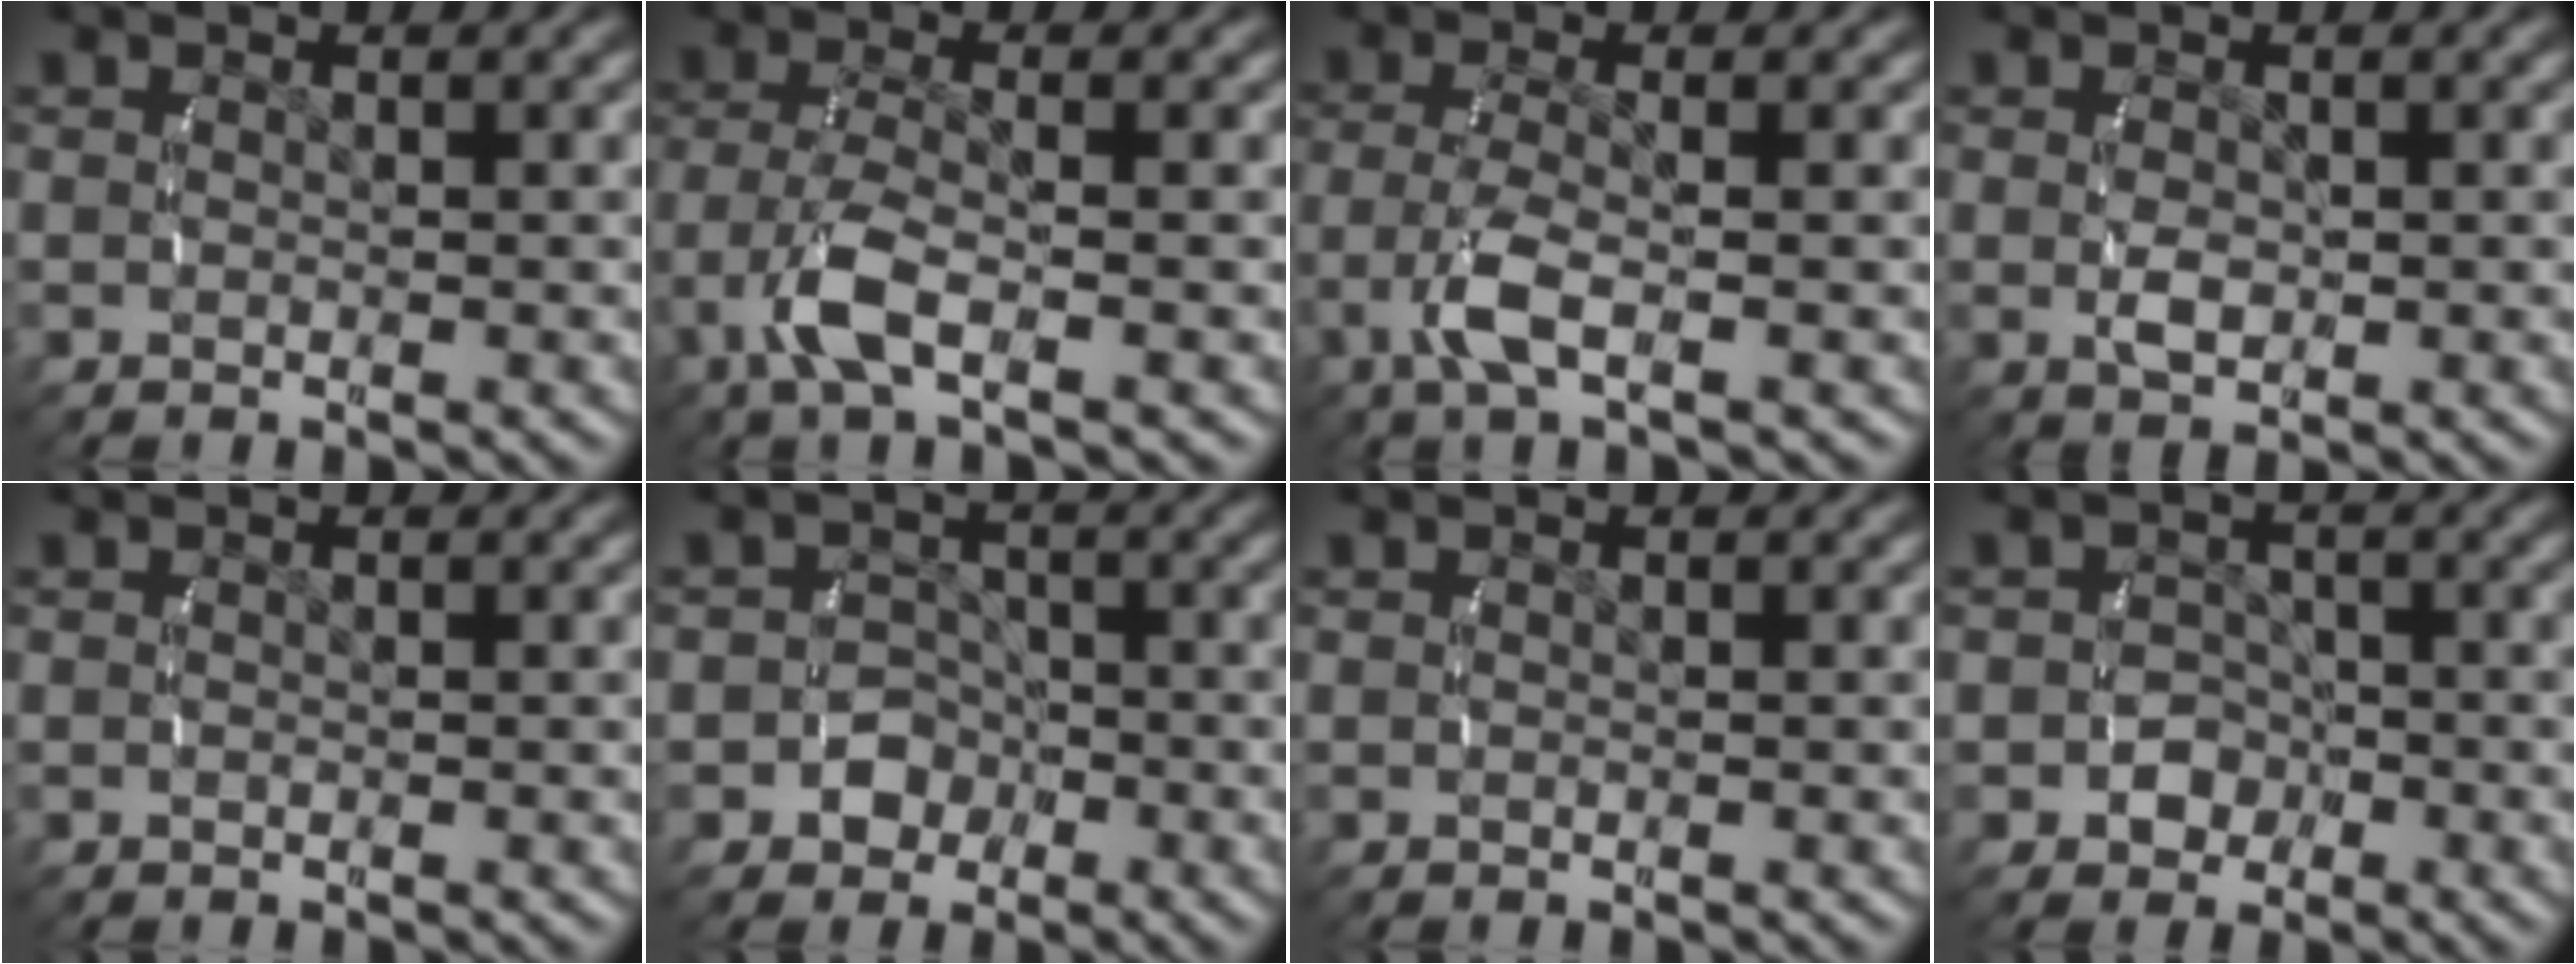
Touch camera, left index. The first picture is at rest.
{"total": 3.6, "force": [-1.1, 1.0, 3.3], "torque": [-0.090, -0.021, -0.008]}
{"total": 3.3, "force": [-0.9, 0.6, 3.1], "torque": [-0.085, -0.019, -0.006]}
{"total": 1.6, "force": [-0.2, 0.6, 1.4], "torque": [-0.034, -0.015, 0.009]}
{"total": 0.0}
{"total": 4.1, "force": [-2.0, 3.6, 0.7], "torque": [-0.021, -0.018, -0.029]}
{"total": 0.0}
{"total": 3.5, "force": [-1.6, 3.0, 0.6], "torque": [-0.013, -0.015, -0.022]}